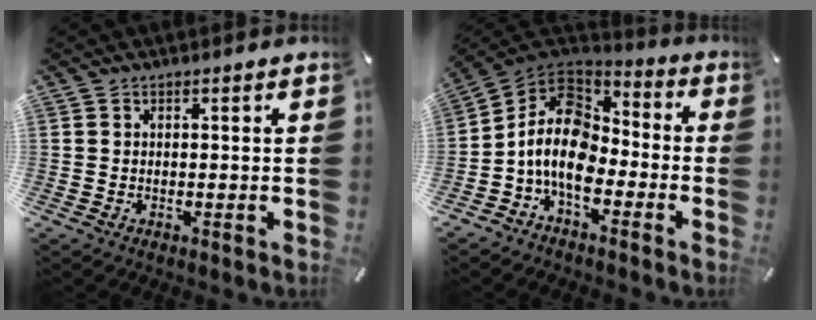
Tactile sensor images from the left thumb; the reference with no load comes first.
{"total": 12.8, "force": [-4.6, 8.8, 8.0], "torque": [-0.175, 0.024, -0.088]}